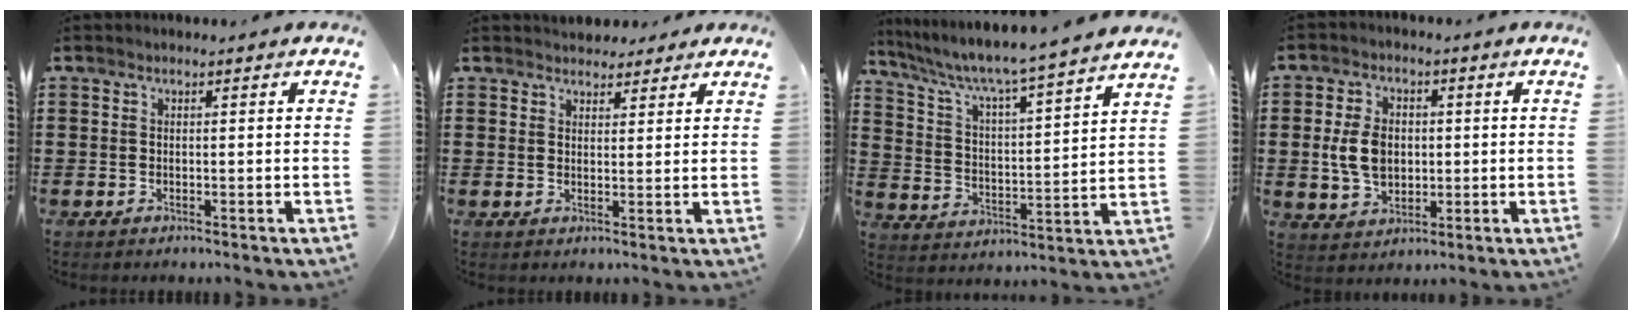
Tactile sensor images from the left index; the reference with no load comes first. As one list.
[{"total": 2.9, "force": [2.6, 1.3, 0.2], "torque": [-0.002, -0.001, 0.047]}, {"total": 4.9, "force": [4.4, -0.5, 2.1], "torque": [-0.065, -0.043, 0.063]}, {"total": 6.5, "force": [0.1, 4.6, 4.6], "torque": [-0.116, 0.007, -0.005]}]